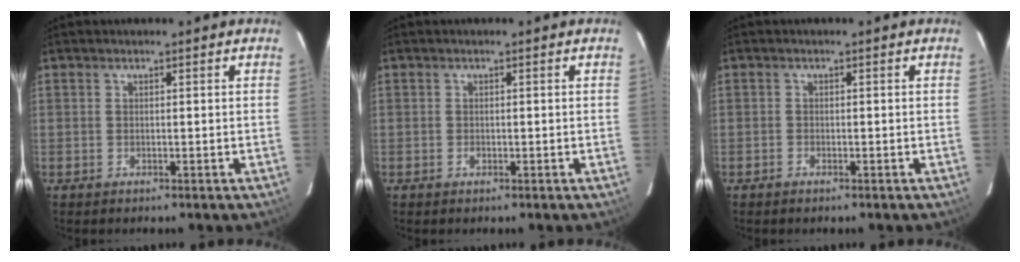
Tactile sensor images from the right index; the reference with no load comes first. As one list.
[{"total": 0.7, "force": [-0.3, 0.5, 0.3], "torque": [-0.004, -0.001, -0.005]}, {"total": 0.8, "force": [-0.7, 0.4, 0.2], "torque": [-0.006, 0.001, -0.013]}]